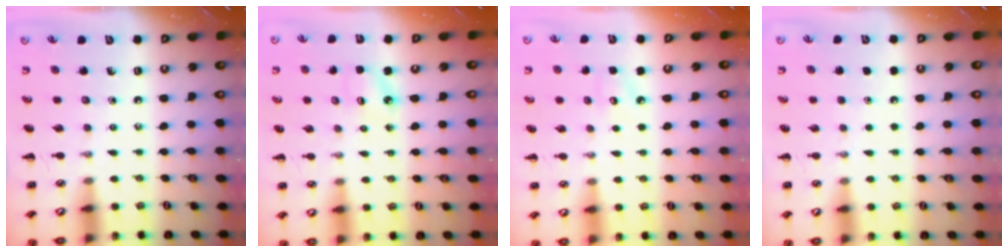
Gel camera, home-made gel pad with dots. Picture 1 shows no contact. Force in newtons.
{"total": 2.5, "press": 2.4, "slide": 0.6}
{"total": 4.2, "press": 4.0, "slide": 1.3}
{"total": 1.6, "press": 1.6, "slide": 0.1}